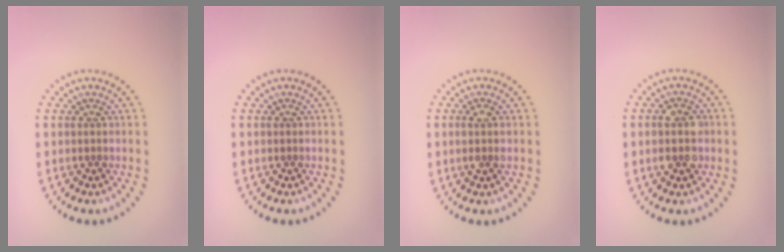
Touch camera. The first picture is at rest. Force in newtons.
{"total": 0.0}
{"total": 1.5, "press": 1.3, "slide": 0.7}
{"total": 2.6, "press": 2.6, "slide": 0.3}